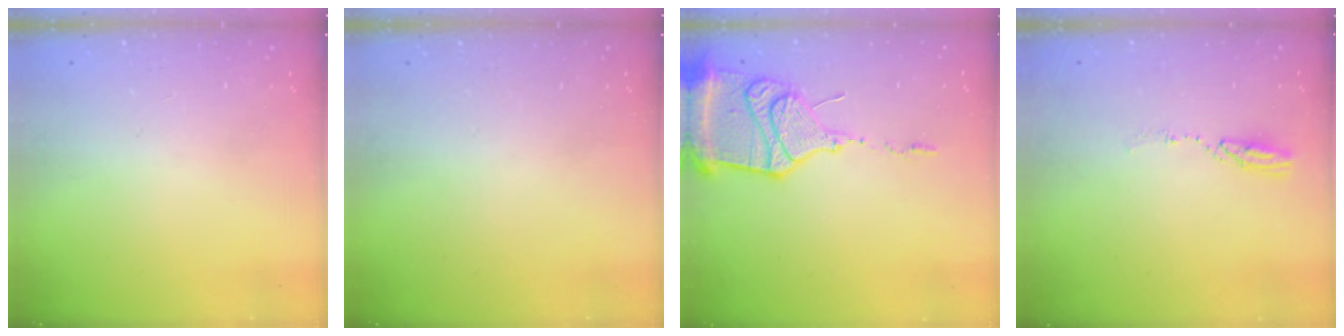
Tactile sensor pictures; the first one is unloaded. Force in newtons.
{"total": 0.0}
{"total": 16.9, "press": 16.8, "slide": 1.8}
{"total": 4.0, "press": 4.0, "slide": 0.4}